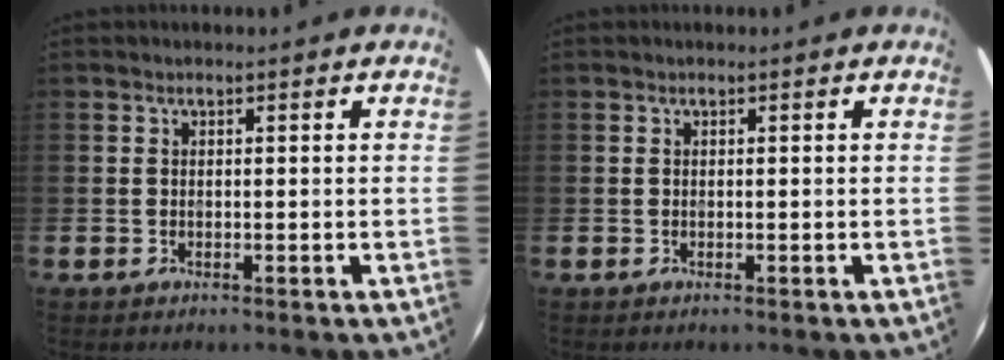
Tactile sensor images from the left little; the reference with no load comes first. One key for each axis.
{"total": 0.0}